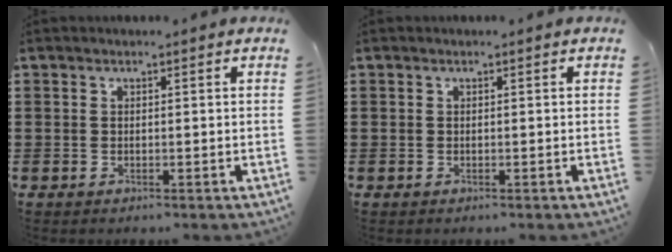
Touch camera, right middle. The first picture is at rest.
{"total": 0.0}